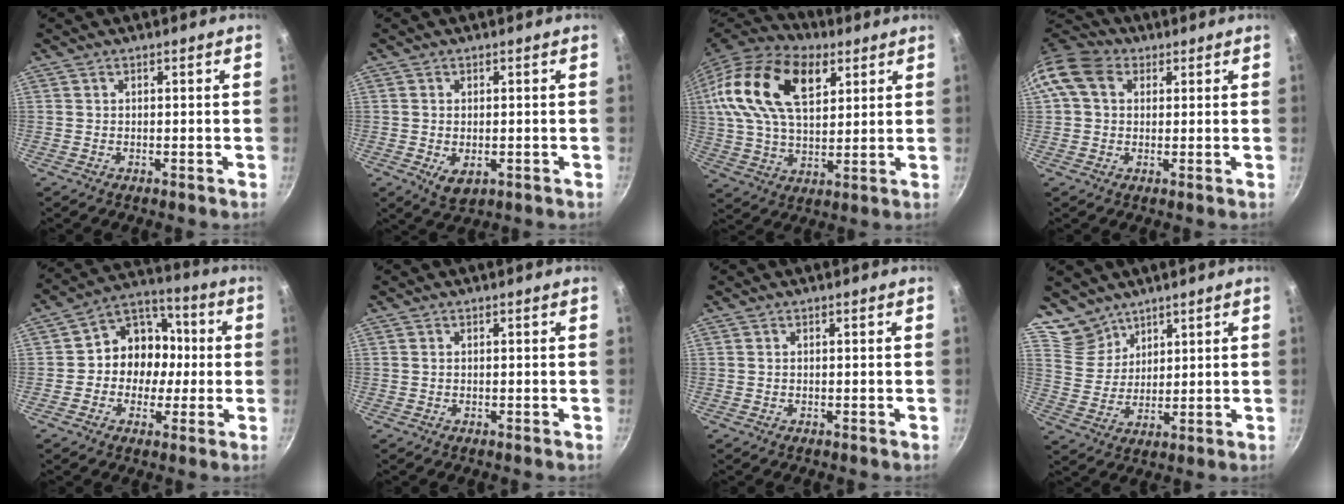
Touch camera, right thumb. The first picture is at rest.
{"total": 4.4, "force": [-0.9, 2.7, 3.3], "torque": [-0.054, -0.014, -0.011]}
{"total": 23.4, "force": [8.8, 13.3, 17.1], "torque": [-0.313, 0.000, 0.146]}
{"total": 9.6, "force": [2.7, 7.4, 5.5], "torque": [-0.086, 0.014, 0.030]}
{"total": 11.9, "force": [-0.4, 10.2, 6.1], "torque": [-0.038, 0.033, -0.025]}
{"total": 0.0}
{"total": 0.0}
{"total": 7.5, "force": [6.0, 4.5, 0.7], "torque": [0.009, -0.025, 0.121]}